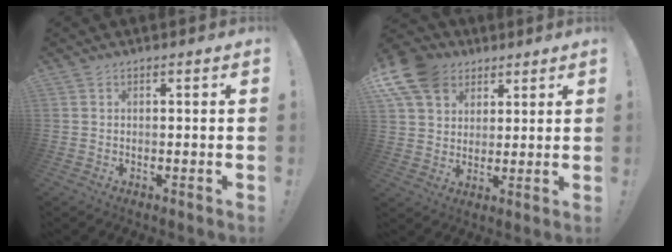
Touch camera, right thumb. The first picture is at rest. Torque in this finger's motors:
{"motor_torque": [-0.21, 0.70, 0.41, -0.03, 0.36]}